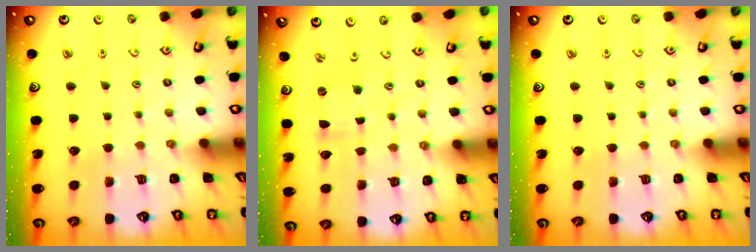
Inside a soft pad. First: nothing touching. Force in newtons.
{"total": 0.0}
{"total": 0.0}